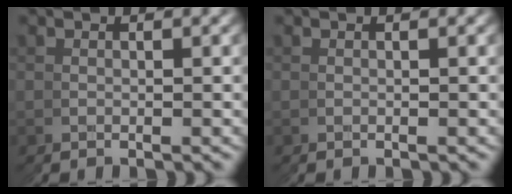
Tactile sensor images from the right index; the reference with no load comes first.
{"total": 0.0}